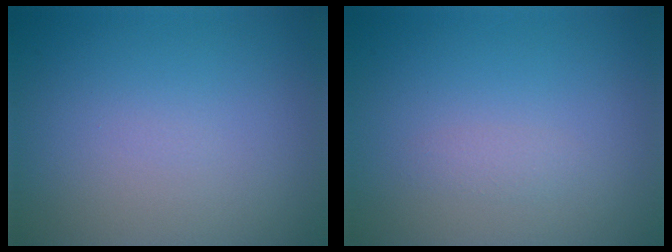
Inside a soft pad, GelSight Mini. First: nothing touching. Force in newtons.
{"total": 0.8, "press": 0.8, "slide": 0.0}